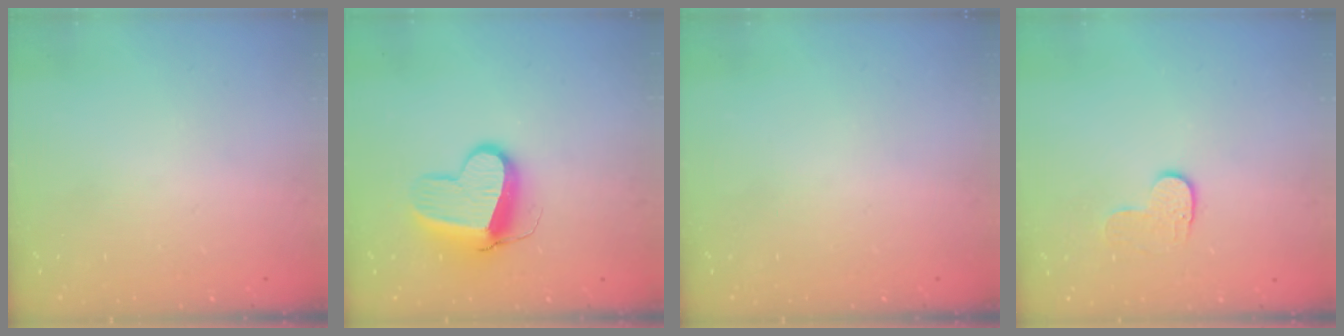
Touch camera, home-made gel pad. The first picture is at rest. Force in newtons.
{"total": 11.5, "press": 11.4, "slide": 1.3}
{"total": 0.0}
{"total": 3.6, "press": 3.6, "slide": 0.3}